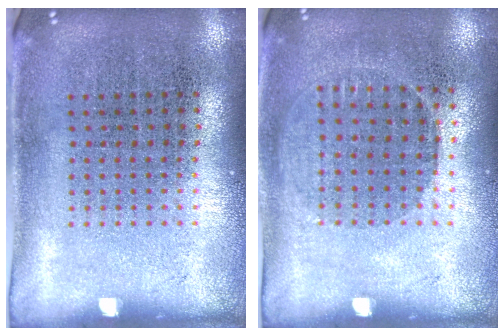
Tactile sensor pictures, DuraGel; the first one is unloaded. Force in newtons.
{"total": 0.9, "press": 0.8, "slide": 0.4}